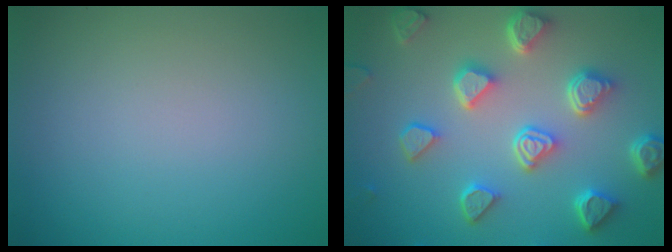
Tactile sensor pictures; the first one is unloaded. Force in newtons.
{"total": 6.7, "press": 5.3, "slide": 4.1}